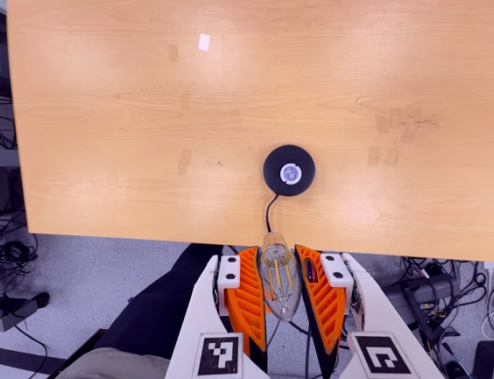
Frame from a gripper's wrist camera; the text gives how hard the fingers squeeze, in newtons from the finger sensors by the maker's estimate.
{"total": 20.2, "left": 21.4, "right": 19.0}